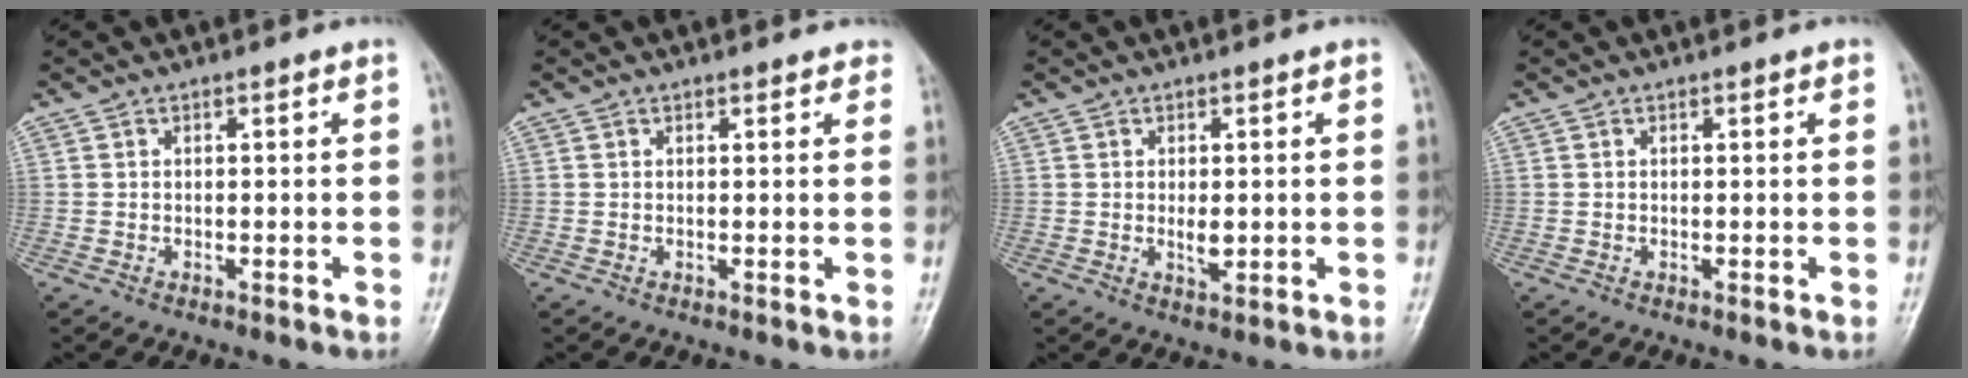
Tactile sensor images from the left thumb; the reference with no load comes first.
{"total": 1.7, "force": [1.5, 0.8, 0.5], "torque": [0.010, -0.002, 0.008]}
{"total": 2.6, "force": [0.1, 1.2, 2.3], "torque": [-0.033, -0.006, 0.004]}
{"total": 0.6, "force": [0.3, 0.1, 0.4], "torque": [-0.007, 0.001, 0.001]}